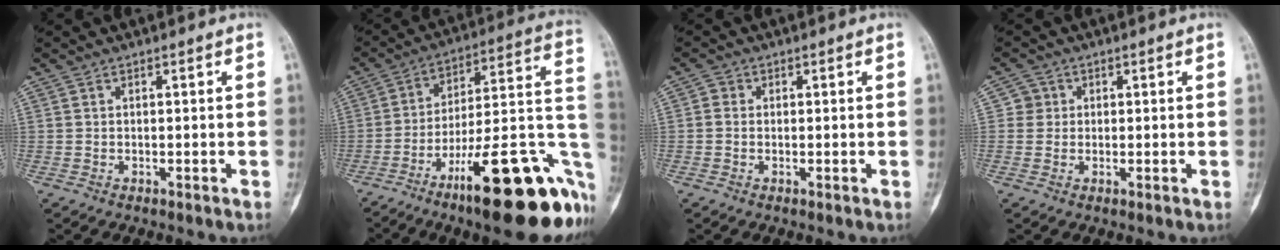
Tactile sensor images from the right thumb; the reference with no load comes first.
{"total": 28.1, "force": [-12.3, 7.1, 24.2], "torque": [-0.265, 0.069, -0.180]}
{"total": 1.5, "force": [0.1, 1.4, 0.5], "torque": [-0.001, 0.003, -0.001]}
{"total": 2.5, "force": [0.4, 2.5, 0.1], "torque": [0.018, 0.005, 0.001]}